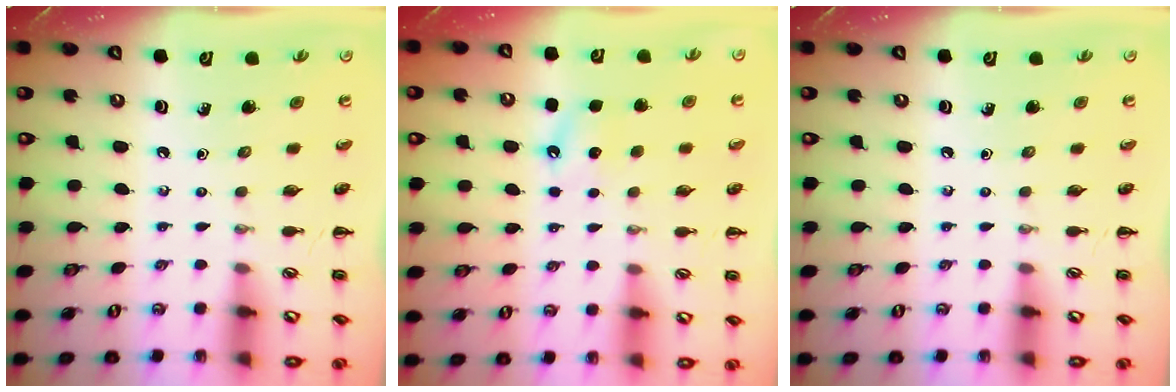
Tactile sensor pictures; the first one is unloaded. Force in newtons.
{"total": 4.8, "press": 4.7, "slide": 1.2}
{"total": 0.0}